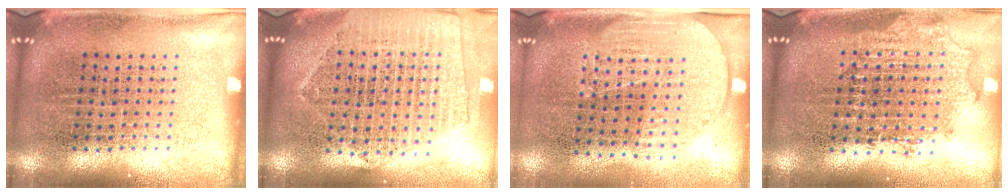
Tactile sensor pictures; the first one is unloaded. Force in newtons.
{"total": 2.0, "press": 1.8, "slide": 0.9}
{"total": 1.6, "press": 1.4, "slide": 0.7}
{"total": 1.8, "press": 1.4, "slide": 1.1}